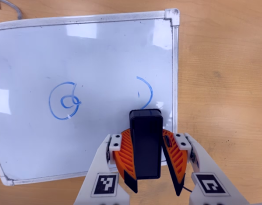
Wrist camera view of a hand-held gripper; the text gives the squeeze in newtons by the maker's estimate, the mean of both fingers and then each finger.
{"total": 7.7, "left": 8.3, "right": 7.1}